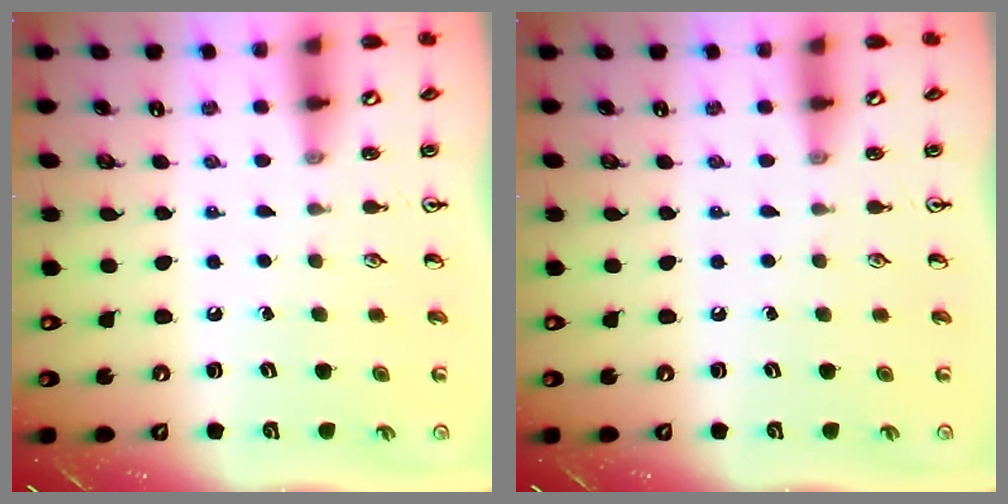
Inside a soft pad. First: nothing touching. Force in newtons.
{"total": 0.0}